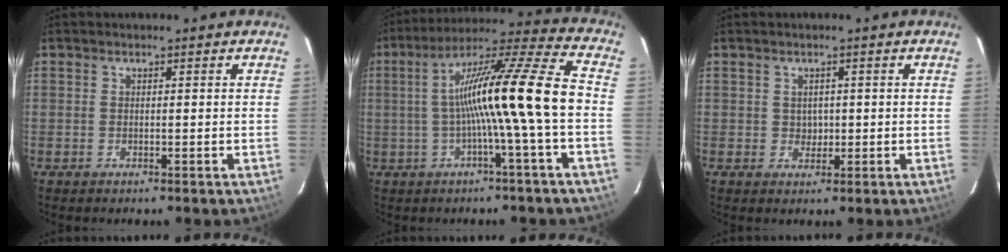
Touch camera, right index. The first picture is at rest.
{"total": 16.2, "force": [-2.3, -1.4, 16.0], "torque": [-0.265, 0.016, -0.039]}
{"total": 1.9, "force": [0.2, 1.8, 0.6], "torque": [-0.006, 0.004, 0.007]}